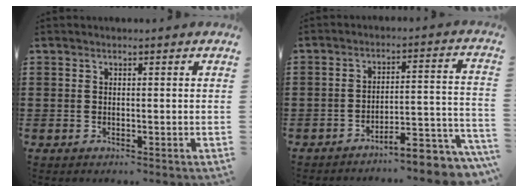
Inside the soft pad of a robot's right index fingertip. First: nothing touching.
{"total": 6.1, "force": [-5.5, 0.7, 2.6], "torque": [-0.037, -0.004, -0.107]}